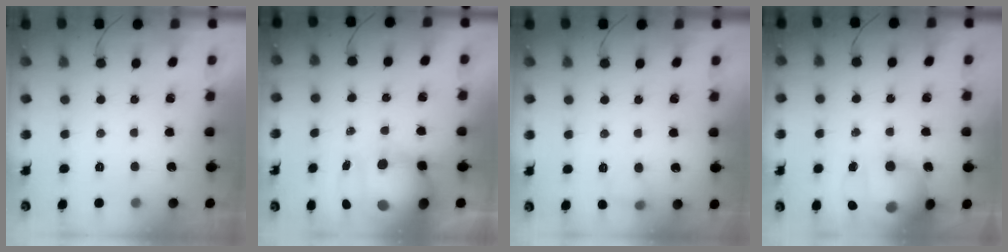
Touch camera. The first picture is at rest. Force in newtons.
{"total": 17.9, "press": 15.8, "slide": 8.4}
{"total": 5.2, "press": 4.9, "slide": 1.5}
{"total": 20.0, "press": 19.7, "slide": 3.2}